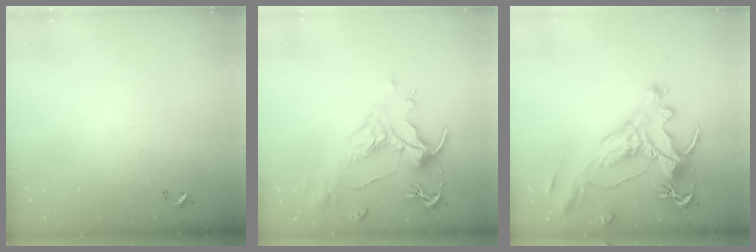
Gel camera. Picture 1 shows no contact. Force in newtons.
{"total": 1.5, "press": 0.5, "slide": 1.4}
{"total": 2.1, "press": 1.6, "slide": 1.3}